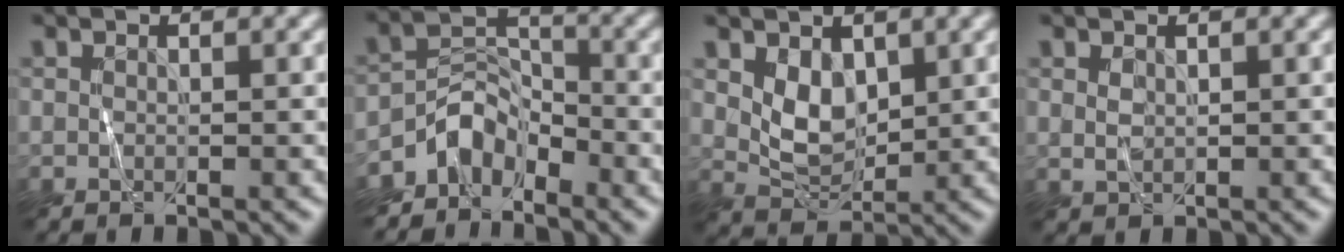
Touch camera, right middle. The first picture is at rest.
{"total": 3.5, "force": [-2.8, 1.9, 0.9], "torque": [-0.011, 0.014, -0.058]}
{"total": 3.0, "force": [1.3, 2.1, 1.8], "torque": [-0.044, -0.008, 0.034]}
{"total": 0.7, "force": [0.5, 0.4, 0.3], "torque": [-0.015, -0.001, 0.015]}